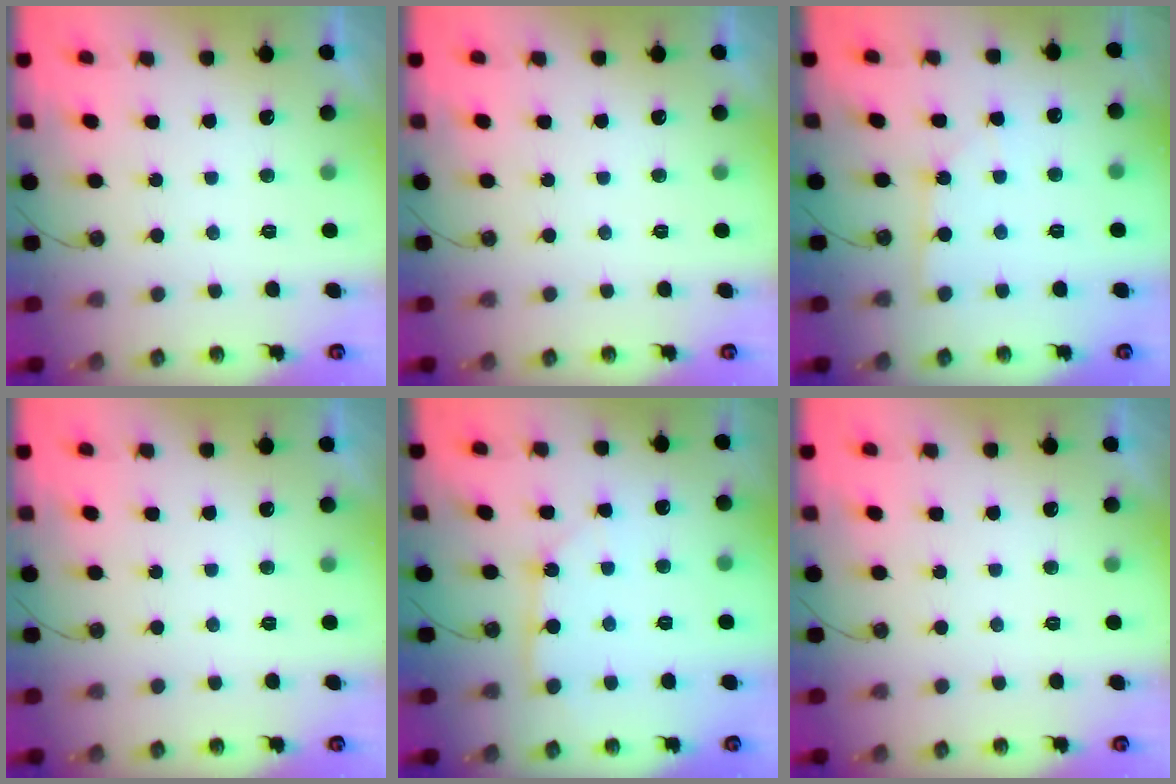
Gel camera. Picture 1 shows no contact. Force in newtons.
{"total": 0.0}
{"total": 2.4, "press": 2.4, "slide": 0.2}
{"total": 0.0}
{"total": 4.3, "press": 4.3, "slide": 0.4}
{"total": 0.0}